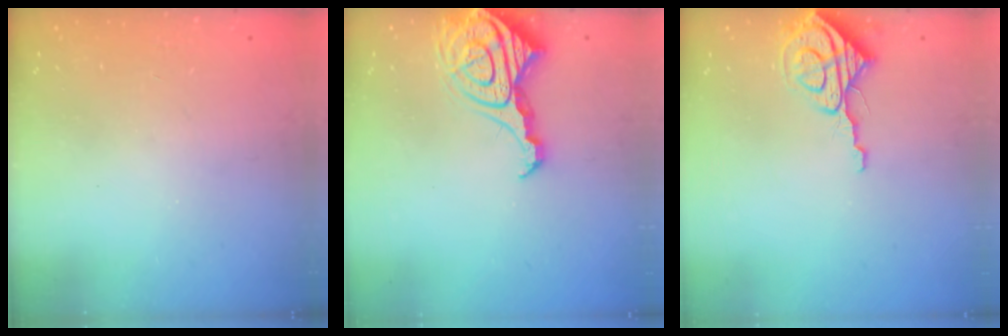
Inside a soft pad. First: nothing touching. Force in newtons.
{"total": 14.6, "press": 14.5, "slide": 1.4}
{"total": 7.7, "press": 7.7, "slide": 0.6}